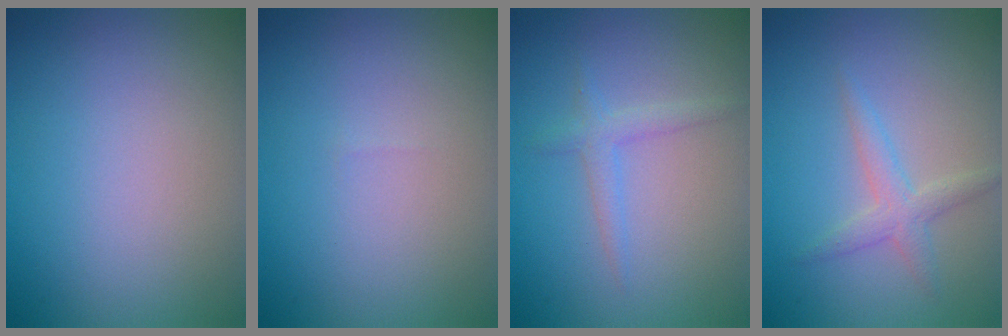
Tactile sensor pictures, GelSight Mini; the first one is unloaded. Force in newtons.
{"total": 0.0}
{"total": 1.6, "press": 1.6, "slide": 0.1}
{"total": 2.1, "press": 2.1, "slide": 0.1}